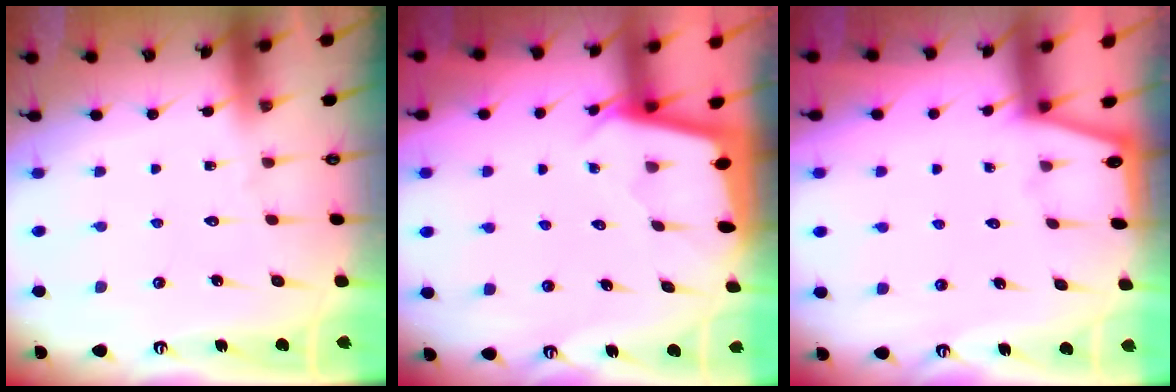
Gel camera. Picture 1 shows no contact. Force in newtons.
{"total": 1.7, "press": 1.7, "slide": 0.1}
{"total": 0.0}